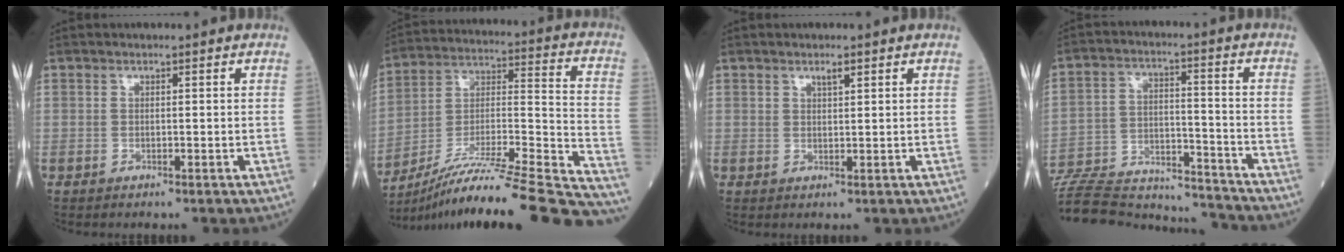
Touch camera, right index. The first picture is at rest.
{"total": 30.3, "force": [-26.3, 0.7, 15.1], "torque": [-0.177, -0.020, -0.402]}
{"total": 1.5, "force": [1.1, 0.4, 0.9], "torque": [-0.018, 0.000, 0.021]}
{"total": 21.4, "force": [-20.4, 3.7, 5.3], "torque": [-0.137, 0.006, -0.313]}